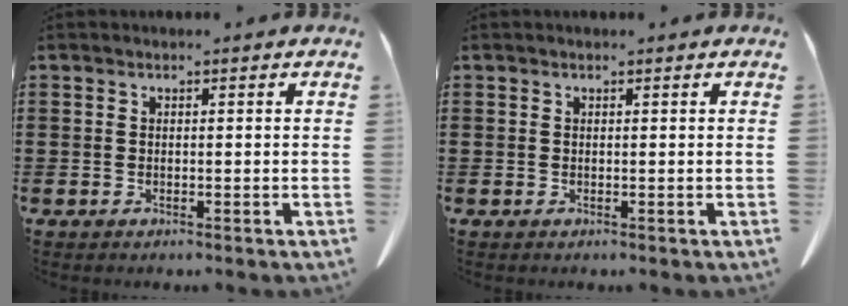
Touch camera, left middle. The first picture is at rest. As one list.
[{"total": 0.0}]